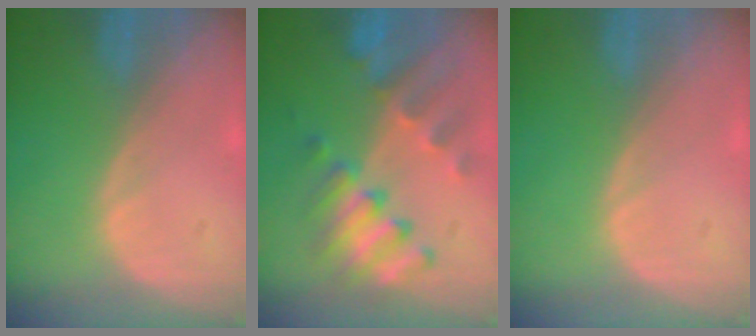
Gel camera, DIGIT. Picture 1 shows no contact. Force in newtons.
{"total": 8.9, "press": 8.3, "slide": 3.5}
{"total": 0.0}